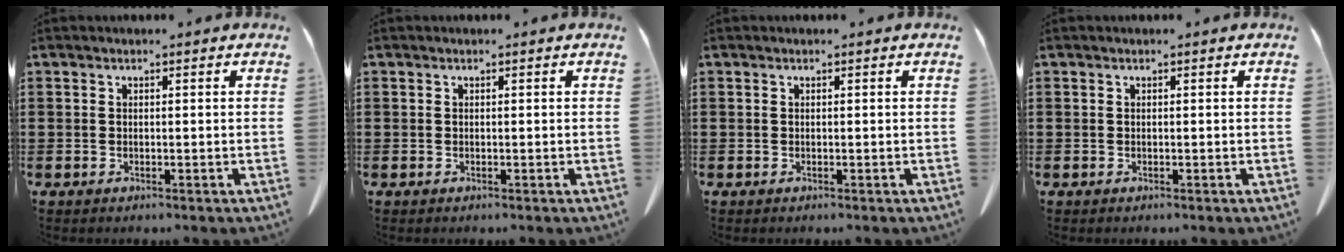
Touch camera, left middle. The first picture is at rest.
{"total": 0.0}
{"total": 0.0}
{"total": 0.0}